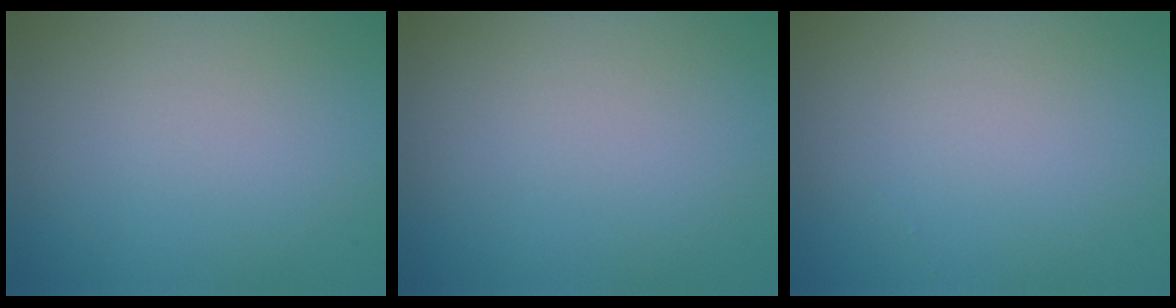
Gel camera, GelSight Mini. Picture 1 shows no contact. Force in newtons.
{"total": 0.0}
{"total": 0.0}